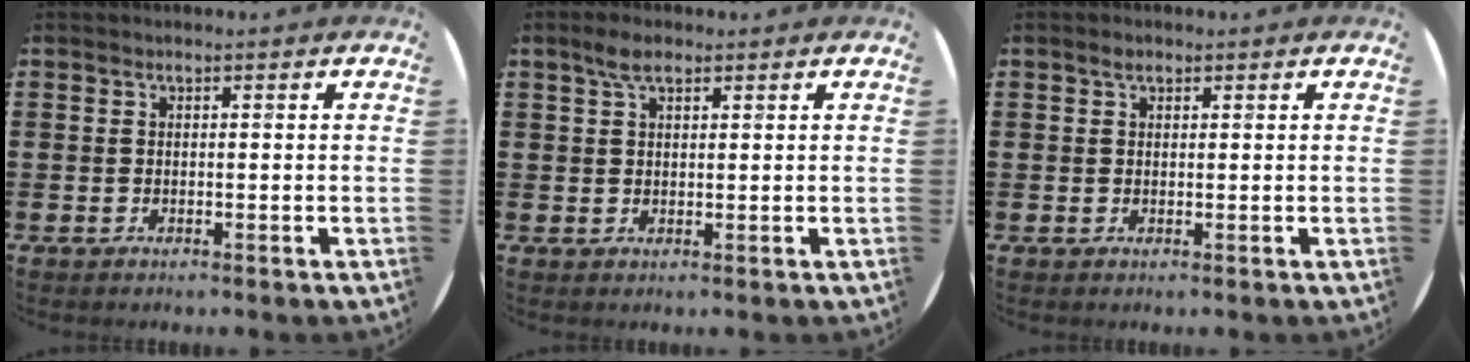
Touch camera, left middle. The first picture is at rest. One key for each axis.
{"total": 3.0, "fx": 2.1, "fy": 1.3, "fz": 1.7, "tx": -0.029, "ty": 0.004, "tz": 0.035}
{"total": 1.0, "fx": 0.7, "fy": 0.5, "fz": 0.5, "tx": -0.004, "ty": 0.001, "tz": 0.011}